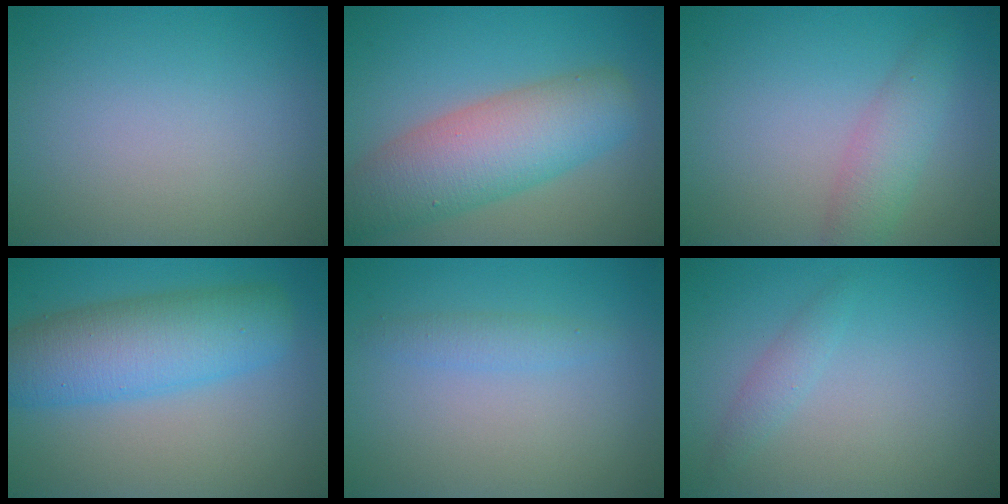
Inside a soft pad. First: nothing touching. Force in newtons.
{"total": 8.0, "press": 8.0, "slide": 0.4}
{"total": 2.8, "press": 2.8, "slide": 0.2}
{"total": 7.6, "press": 7.6, "slide": 0.2}
{"total": 1.5, "press": 1.4, "slide": 0.1}
{"total": 1.2, "press": 1.2, "slide": 0.1}